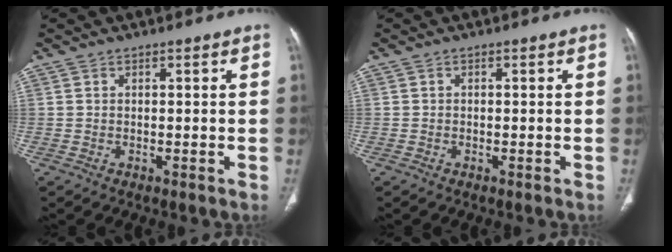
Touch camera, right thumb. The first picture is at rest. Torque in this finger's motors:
{"motor_torque": [-0.23, 0.09, -0.16, 0.04, -0.01]}